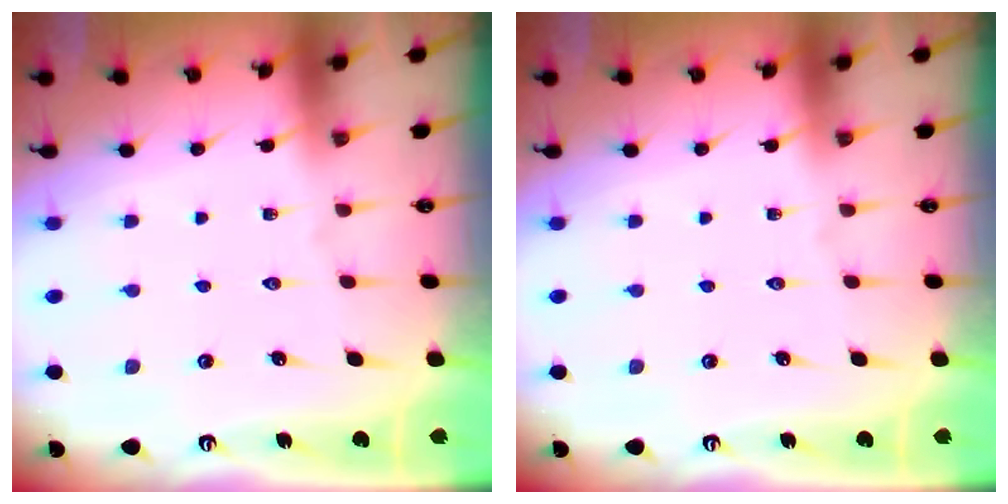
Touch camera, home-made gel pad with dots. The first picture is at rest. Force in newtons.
{"total": 0.0}